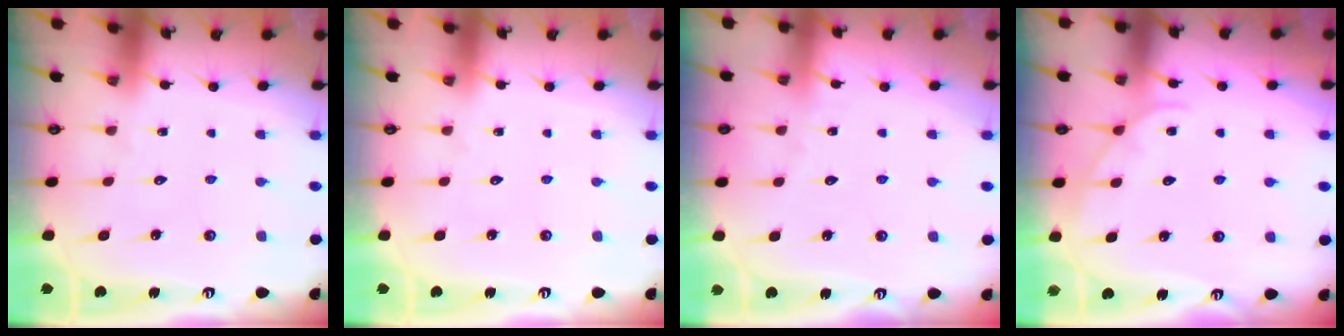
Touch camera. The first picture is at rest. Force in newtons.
{"total": 0.0}
{"total": 2.0, "press": 2.0, "slide": 0.2}
{"total": 3.5, "press": 3.5, "slide": 0.4}